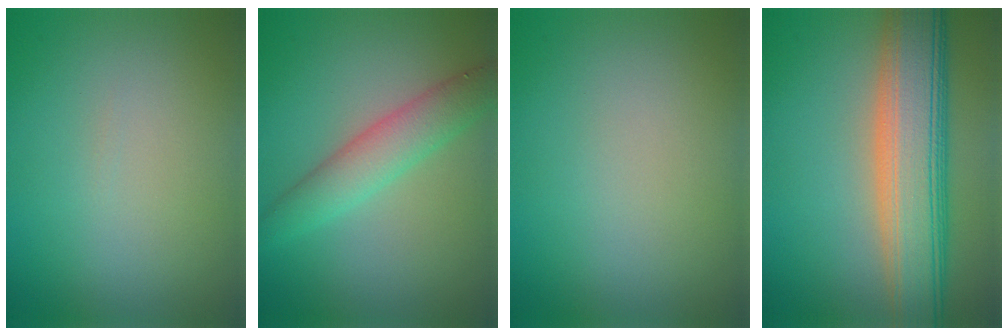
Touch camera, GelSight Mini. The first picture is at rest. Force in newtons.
{"total": 4.1, "press": 4.1, "slide": 0.1}
{"total": 0.0}
{"total": 9.4, "press": 9.4, "slide": 0.4}